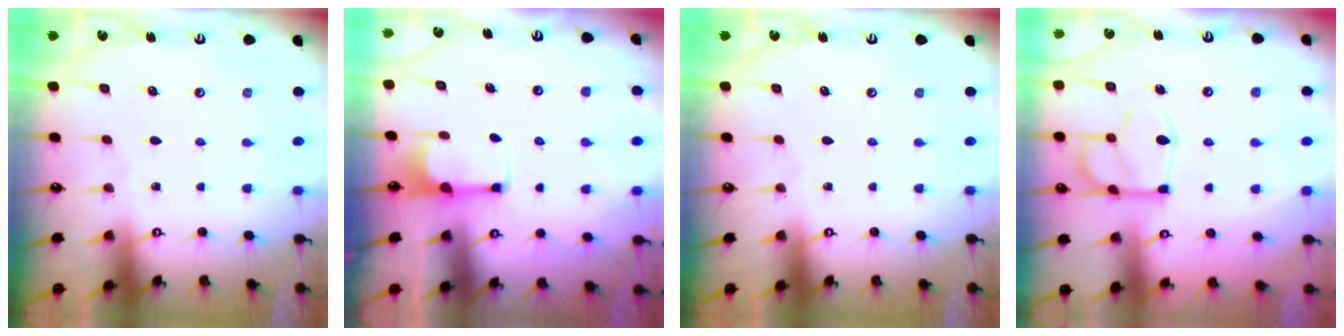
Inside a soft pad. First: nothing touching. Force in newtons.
{"total": 0.0}
{"total": 0.0}
{"total": 8.4, "press": 8.3, "slide": 1.3}